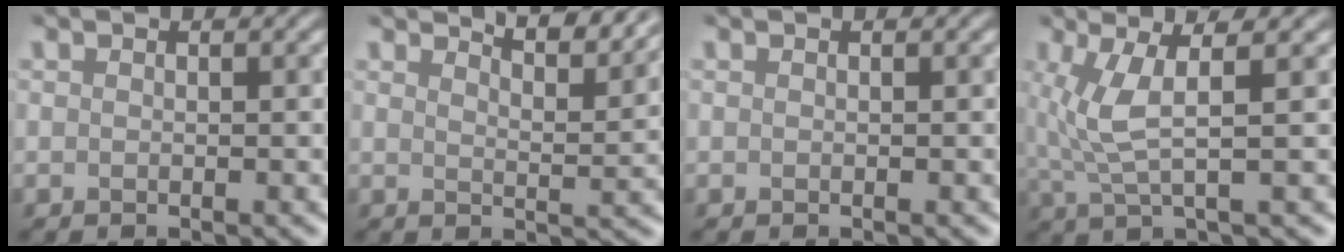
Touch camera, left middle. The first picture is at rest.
{"total": 6.2, "force": [5.4, 1.3, 2.8], "torque": [-0.022, 0.028, 0.050]}
{"total": 0.0}
{"total": 2.6, "force": [0.6, 0.1, 2.5], "torque": [-0.090, 0.008, 0.027]}